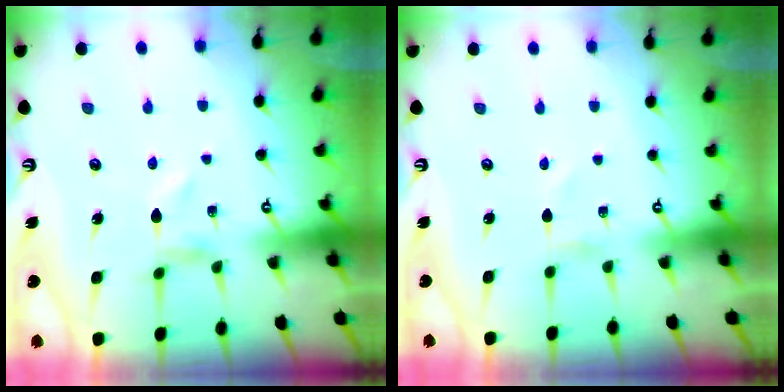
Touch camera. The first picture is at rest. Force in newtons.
{"total": 0.0}